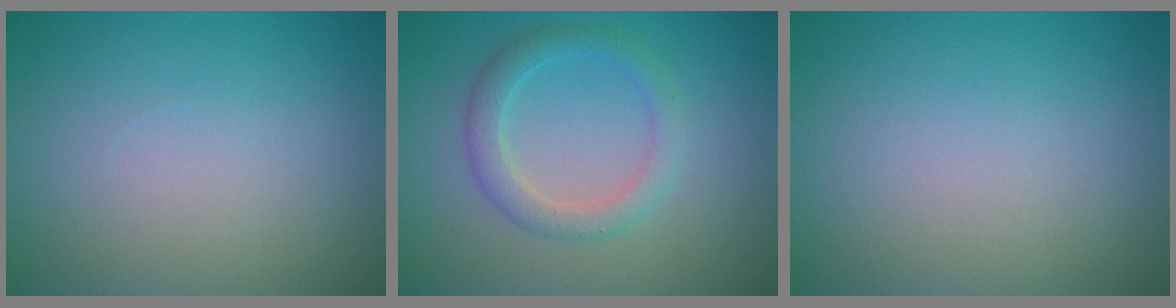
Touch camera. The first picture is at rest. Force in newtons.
{"total": 2.8, "press": 2.8, "slide": 0.1}
{"total": 0.0}